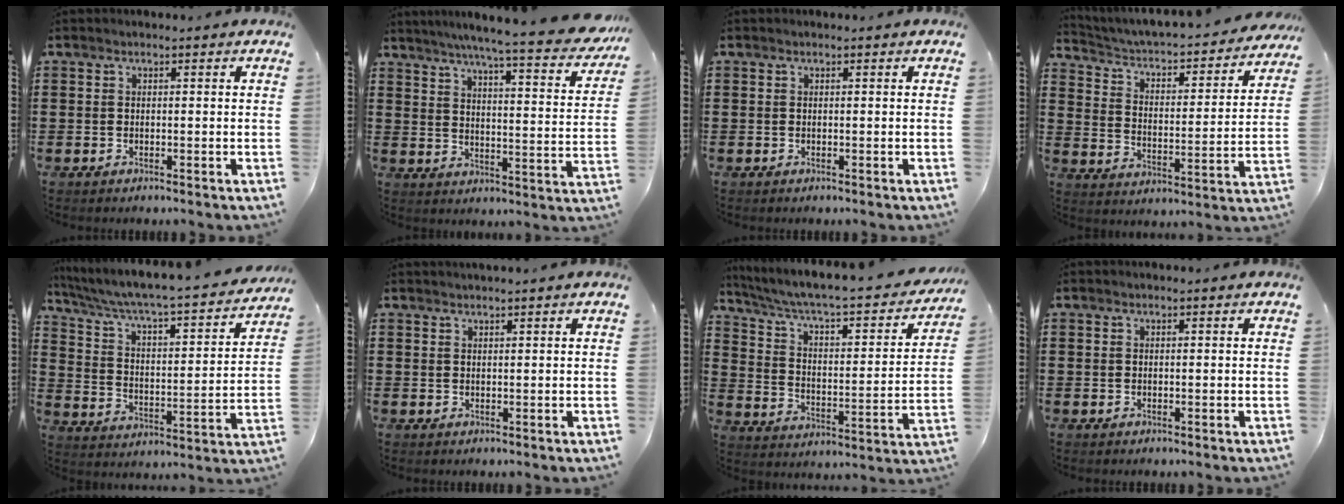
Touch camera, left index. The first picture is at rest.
{"total": 6.4, "force": [5.4, -0.6, 3.4], "torque": [-0.072, -0.047, 0.082]}
{"total": 0.0}
{"total": 2.8, "force": [2.3, 0.6, 1.5], "torque": [-0.043, -0.030, 0.027]}
{"total": 4.3, "force": [3.6, 0.4, 2.3], "torque": [-0.066, -0.041, 0.050]}
{"total": 0.6, "force": [0.6, 0.0, 0.0], "torque": [-0.001, -0.002, 0.013]}
{"total": 5.2, "force": [4.1, 0.7, 3.1], "torque": [-0.081, -0.043, 0.062]}
{"total": 0.0}